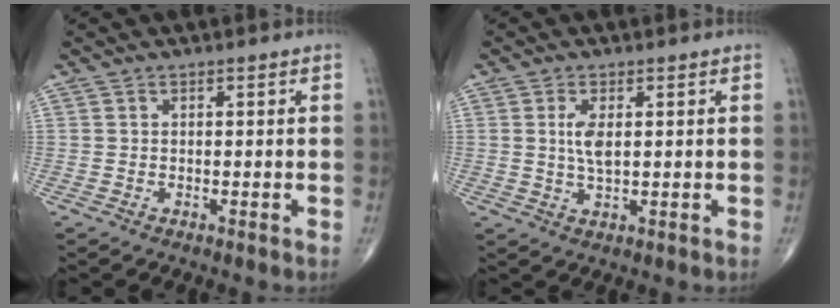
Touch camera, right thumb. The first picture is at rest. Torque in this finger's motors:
{"motor_torque": [0.51, 0.49, 0.37, -0.05, 0.02]}